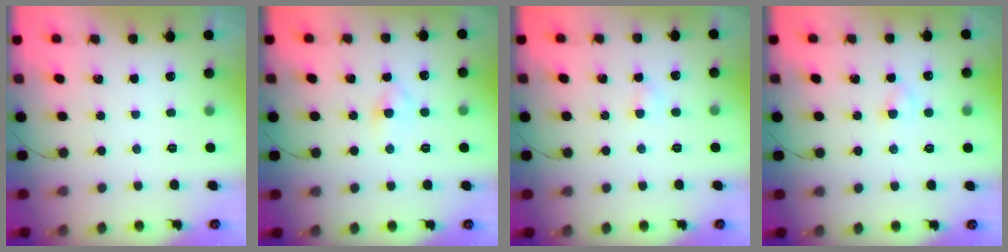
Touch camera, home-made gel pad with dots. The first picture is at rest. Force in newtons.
{"total": 2.8, "press": 2.7, "slide": 0.8}
{"total": 2.6, "press": 2.4, "slide": 0.9}
{"total": 2.6, "press": 2.3, "slide": 1.2}